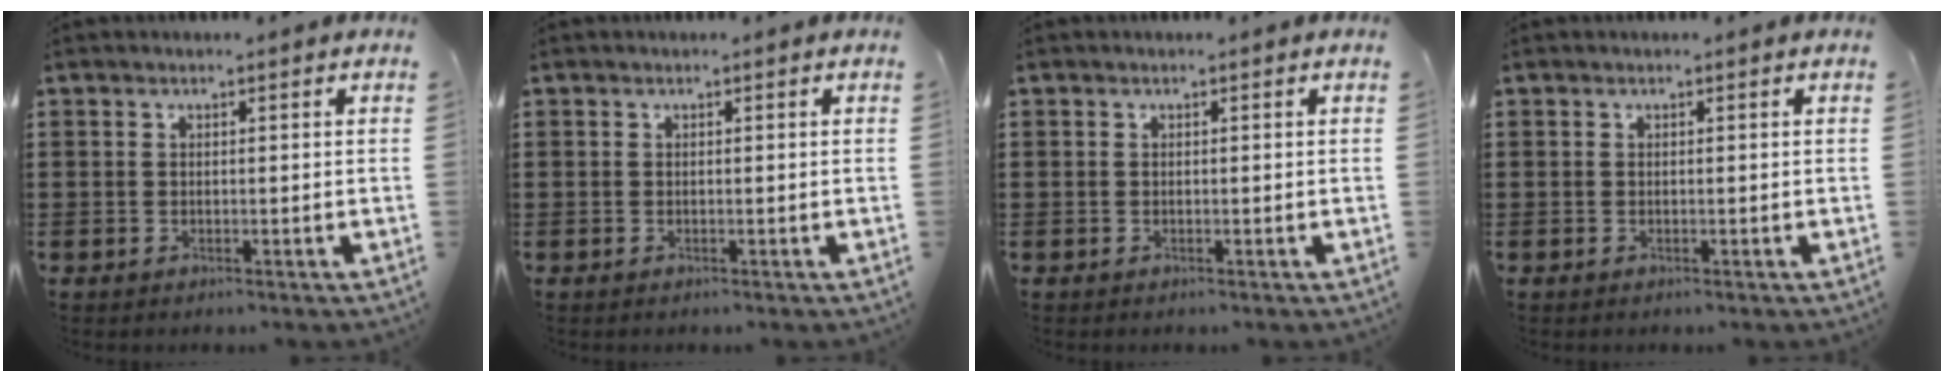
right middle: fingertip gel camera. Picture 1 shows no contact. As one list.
[{"total": 0.0}, {"total": 0.0}, {"total": 0.0}]